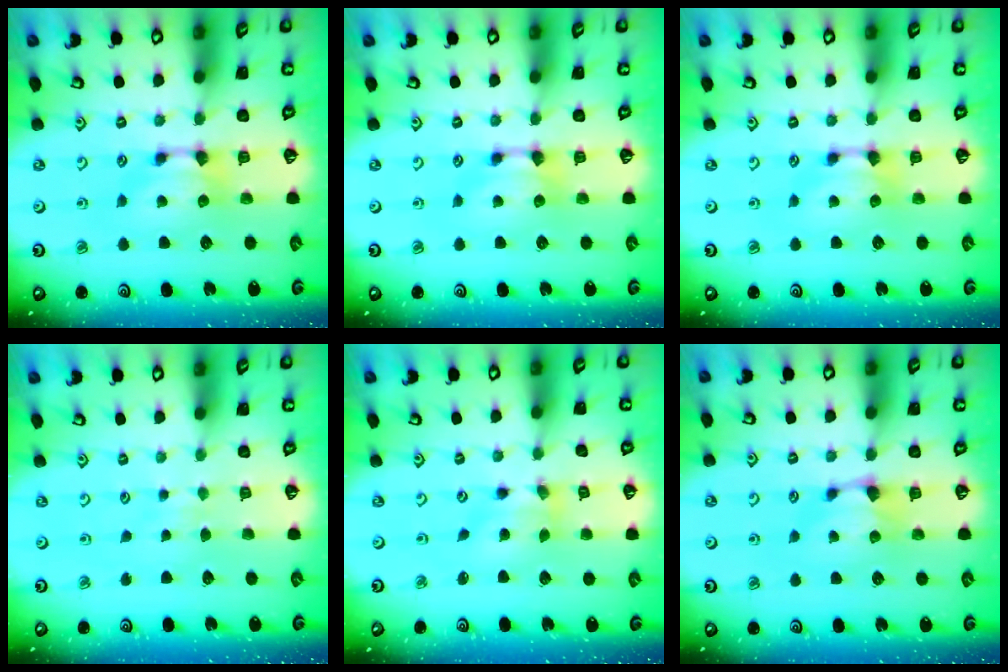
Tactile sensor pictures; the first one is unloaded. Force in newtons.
{"total": 0.0}
{"total": 0.0}
{"total": 3.5, "press": 3.5, "slide": 0.3}
{"total": 2.3, "press": 2.0, "slide": 1.2}
{"total": 1.1, "press": 0.9, "slide": 0.5}